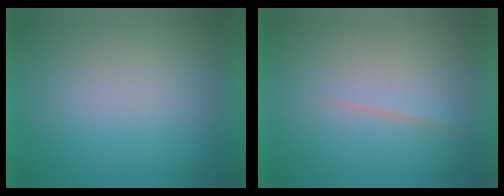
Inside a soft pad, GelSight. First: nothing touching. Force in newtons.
{"total": 1.4}